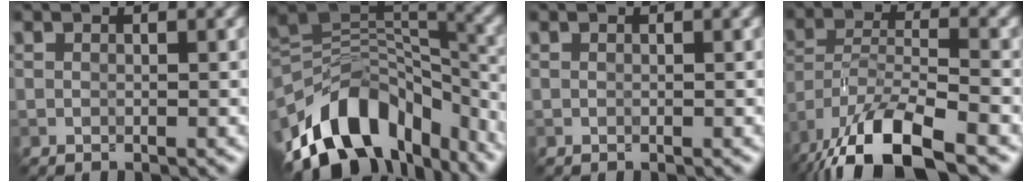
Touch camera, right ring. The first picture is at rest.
{"total": 11.9, "force": [-6.8, 7.2, 6.6], "torque": [-0.107, 0.011, -0.110]}
{"total": 0.0}
{"total": 11.6, "force": [-8.9, 3.1, 6.7], "torque": [-0.131, -0.008, -0.157]}